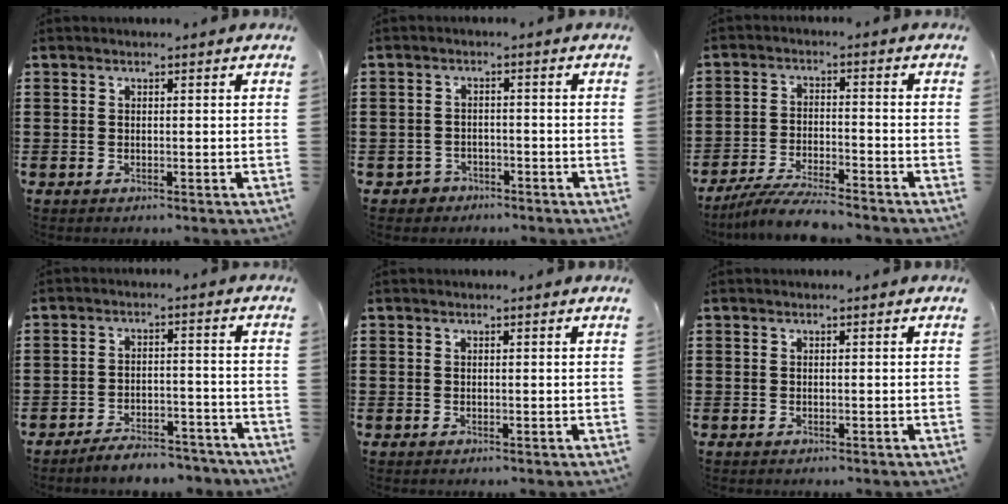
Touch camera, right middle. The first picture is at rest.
{"total": 2.2, "force": [-2.0, 1.0, -0.1], "torque": [-0.006, 0.000, -0.044]}
{"total": 6.1, "force": [-5.6, 0.1, 2.3], "torque": [-0.057, -0.013, -0.109]}
{"total": 4.8, "force": [-4.7, 0.5, 1.1], "torque": [-0.025, 0.002, -0.094]}
{"total": 0.0}
{"total": 0.0}